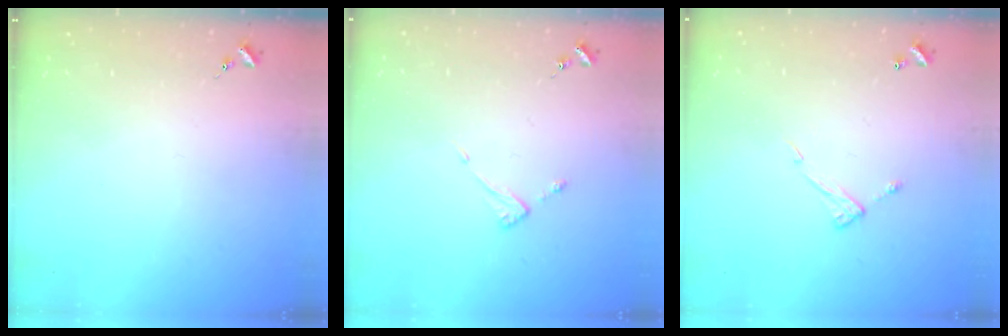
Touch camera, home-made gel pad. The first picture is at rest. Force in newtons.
{"total": 4.1, "press": 4.0, "slide": 0.4}
{"total": 7.0, "press": 7.0, "slide": 0.4}